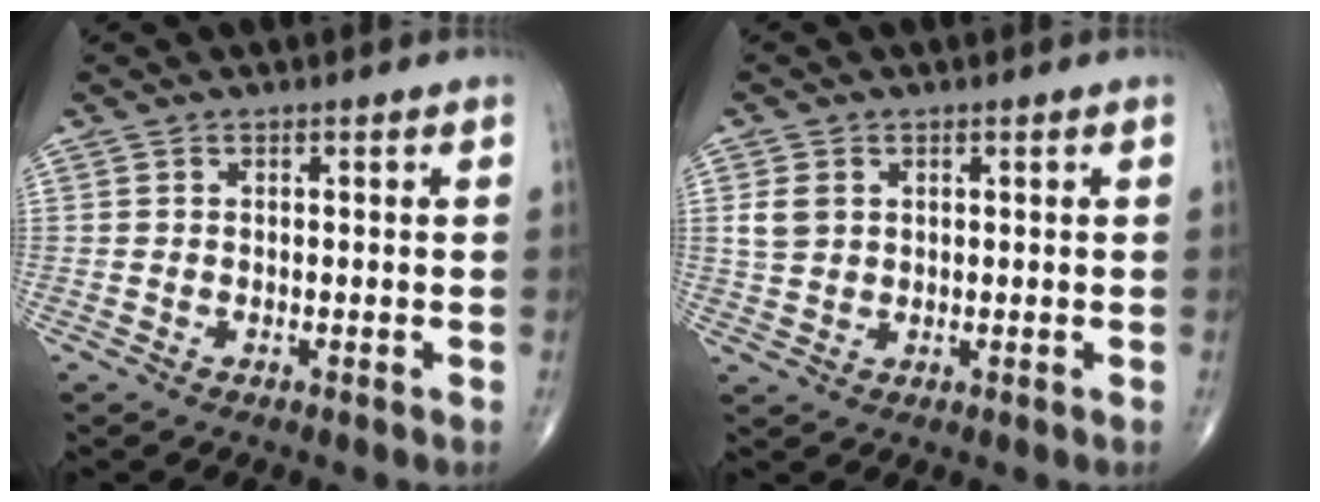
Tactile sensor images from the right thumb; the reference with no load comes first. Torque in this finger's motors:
{"motor_torque": [-0.25, 0.26, 0.09, -0.11, 0.08]}